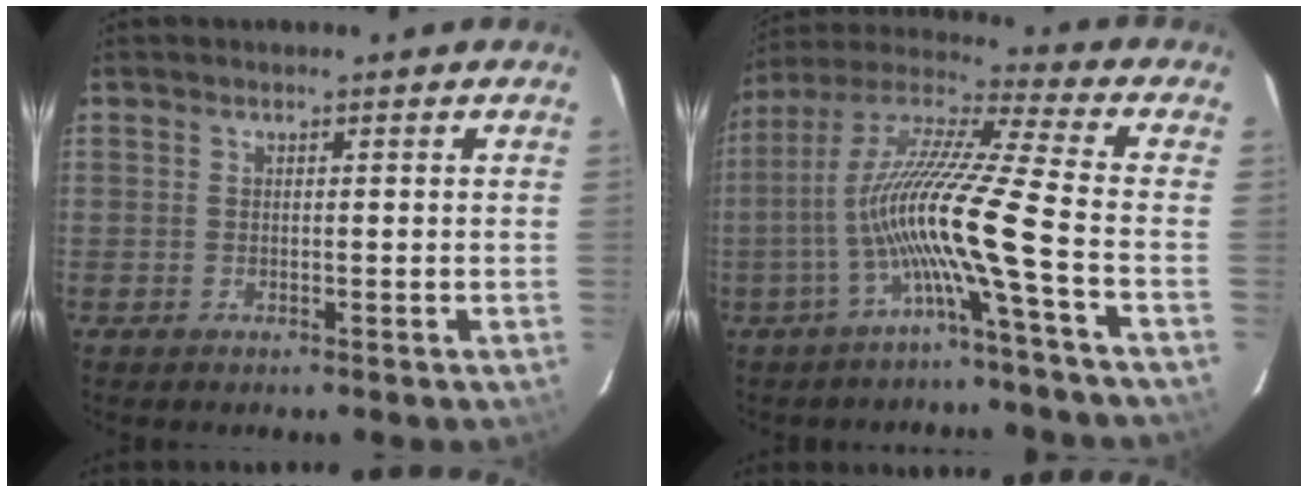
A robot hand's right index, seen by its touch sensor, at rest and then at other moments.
{"total": 14.0, "force": [-5.1, -1.8, 12.9], "torque": [-0.228, -0.006, -0.102]}